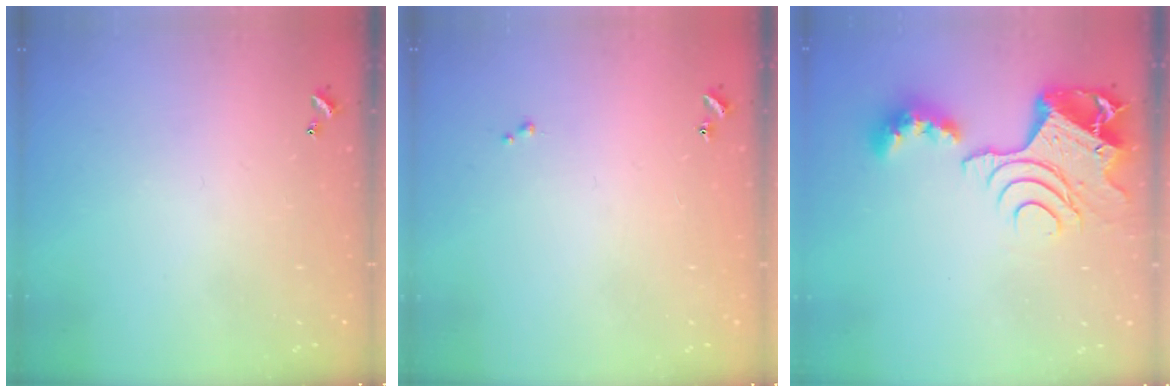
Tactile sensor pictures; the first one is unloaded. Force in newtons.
{"total": 0.0}
{"total": 11.7, "press": 11.6, "slide": 1.3}